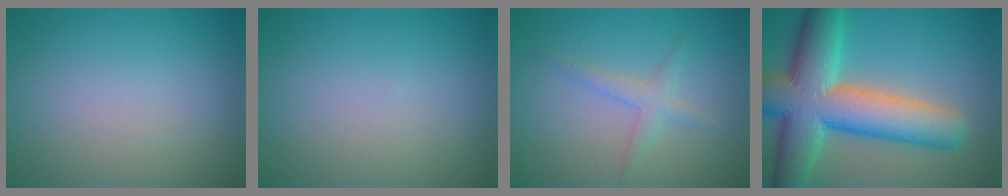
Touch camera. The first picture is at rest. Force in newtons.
{"total": 0.0}
{"total": 1.8, "press": 1.8, "slide": 0.0}
{"total": 12.5, "press": 12.5, "slide": 0.6}